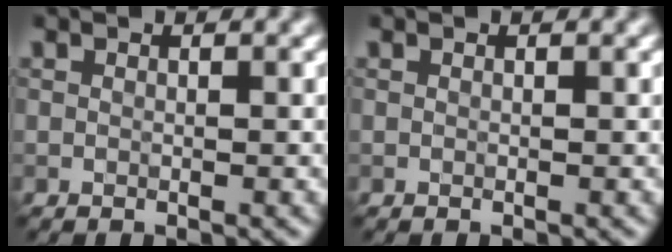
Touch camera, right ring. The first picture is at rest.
{"total": 0.0}